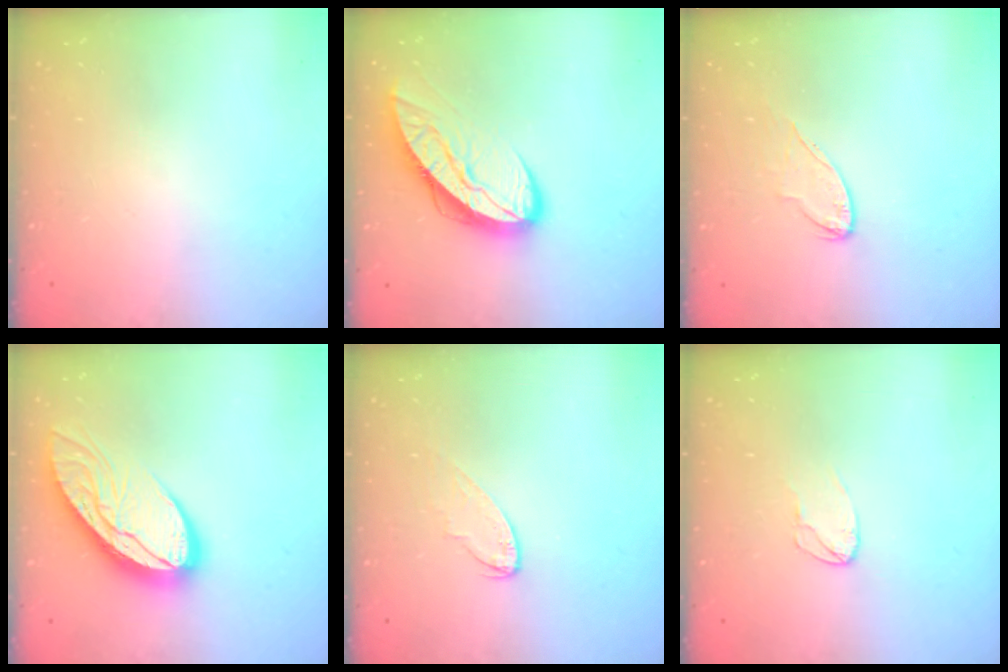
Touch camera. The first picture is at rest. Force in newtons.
{"total": 11.4, "press": 11.4, "slide": 0.7}
{"total": 6.4, "press": 6.3, "slide": 0.6}
{"total": 15.7, "press": 15.6, "slide": 1.9}
{"total": 4.9, "press": 4.9, "slide": 0.2}
{"total": 4.8, "press": 4.8, "slide": 0.3}